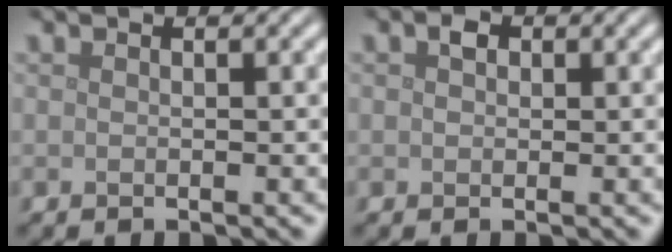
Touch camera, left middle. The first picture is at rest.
{"total": 1.1, "force": [0.3, 0.9, 0.6], "torque": [-0.010, 0.002, 0.001]}